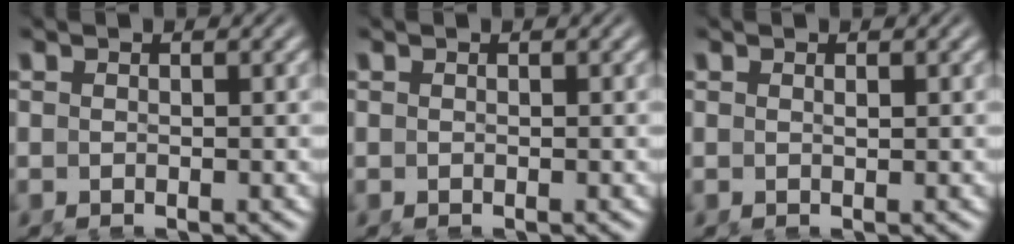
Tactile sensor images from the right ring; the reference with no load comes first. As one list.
[{"total": 0.0}, {"total": 0.6, "force": [0.1, -0.5, 0.3], "torque": [-0.006, -0.006, 0.007]}]